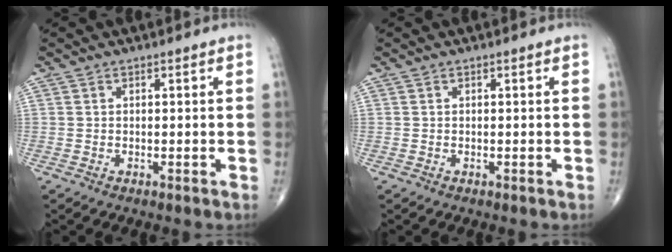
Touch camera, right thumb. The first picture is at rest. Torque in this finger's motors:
{"motor_torque": [0.04, 0.07, 0.00, 0.01, 0.01]}